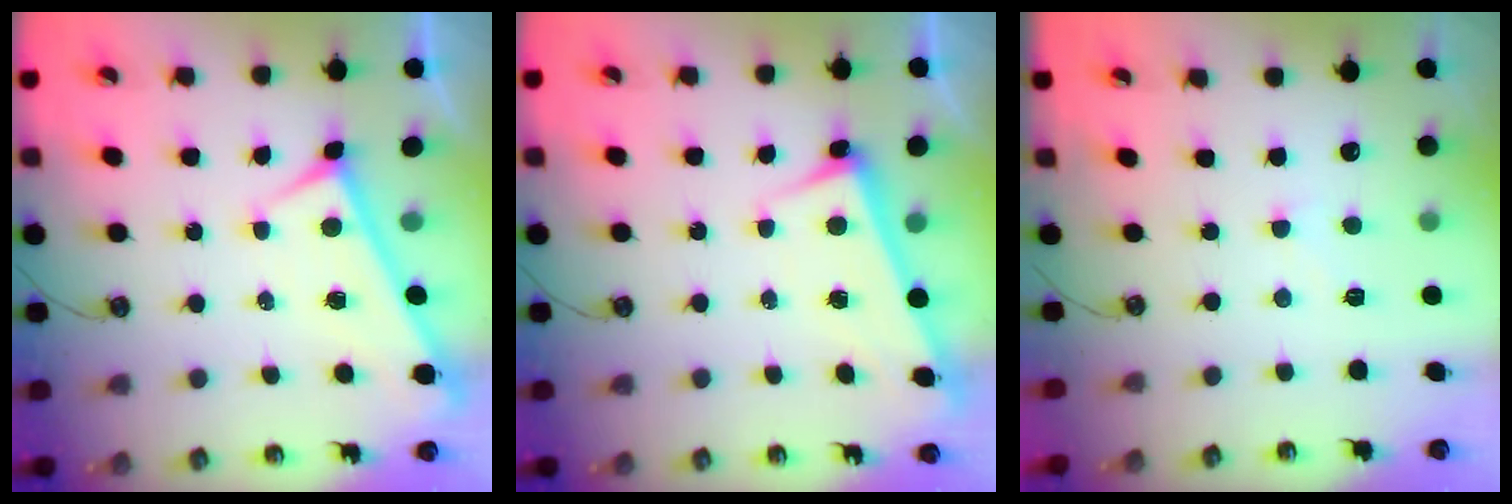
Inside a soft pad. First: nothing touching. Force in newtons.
{"total": 2.9, "press": 2.8, "slide": 0.6}
{"total": 0.8, "press": 0.6, "slide": 0.5}